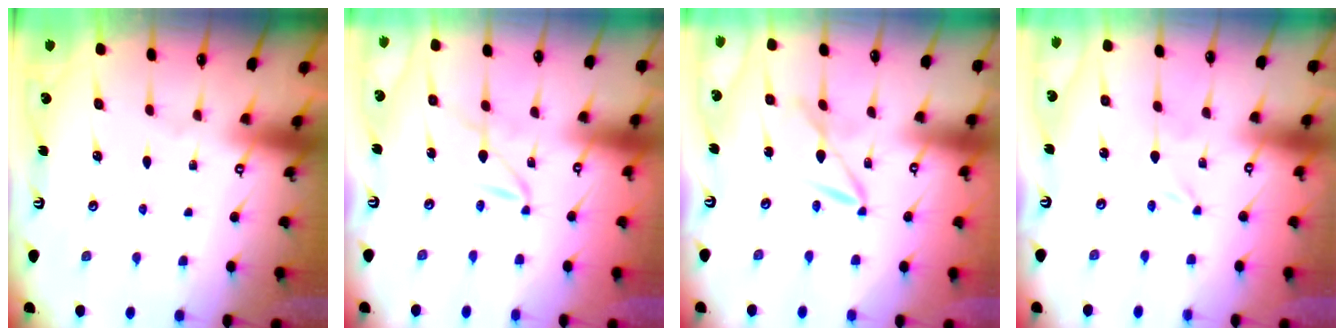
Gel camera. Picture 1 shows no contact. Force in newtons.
{"total": 2.9, "press": 2.9, "slide": 0.2}
{"total": 6.0, "press": 6.0, "slide": 0.3}
{"total": 0.0}